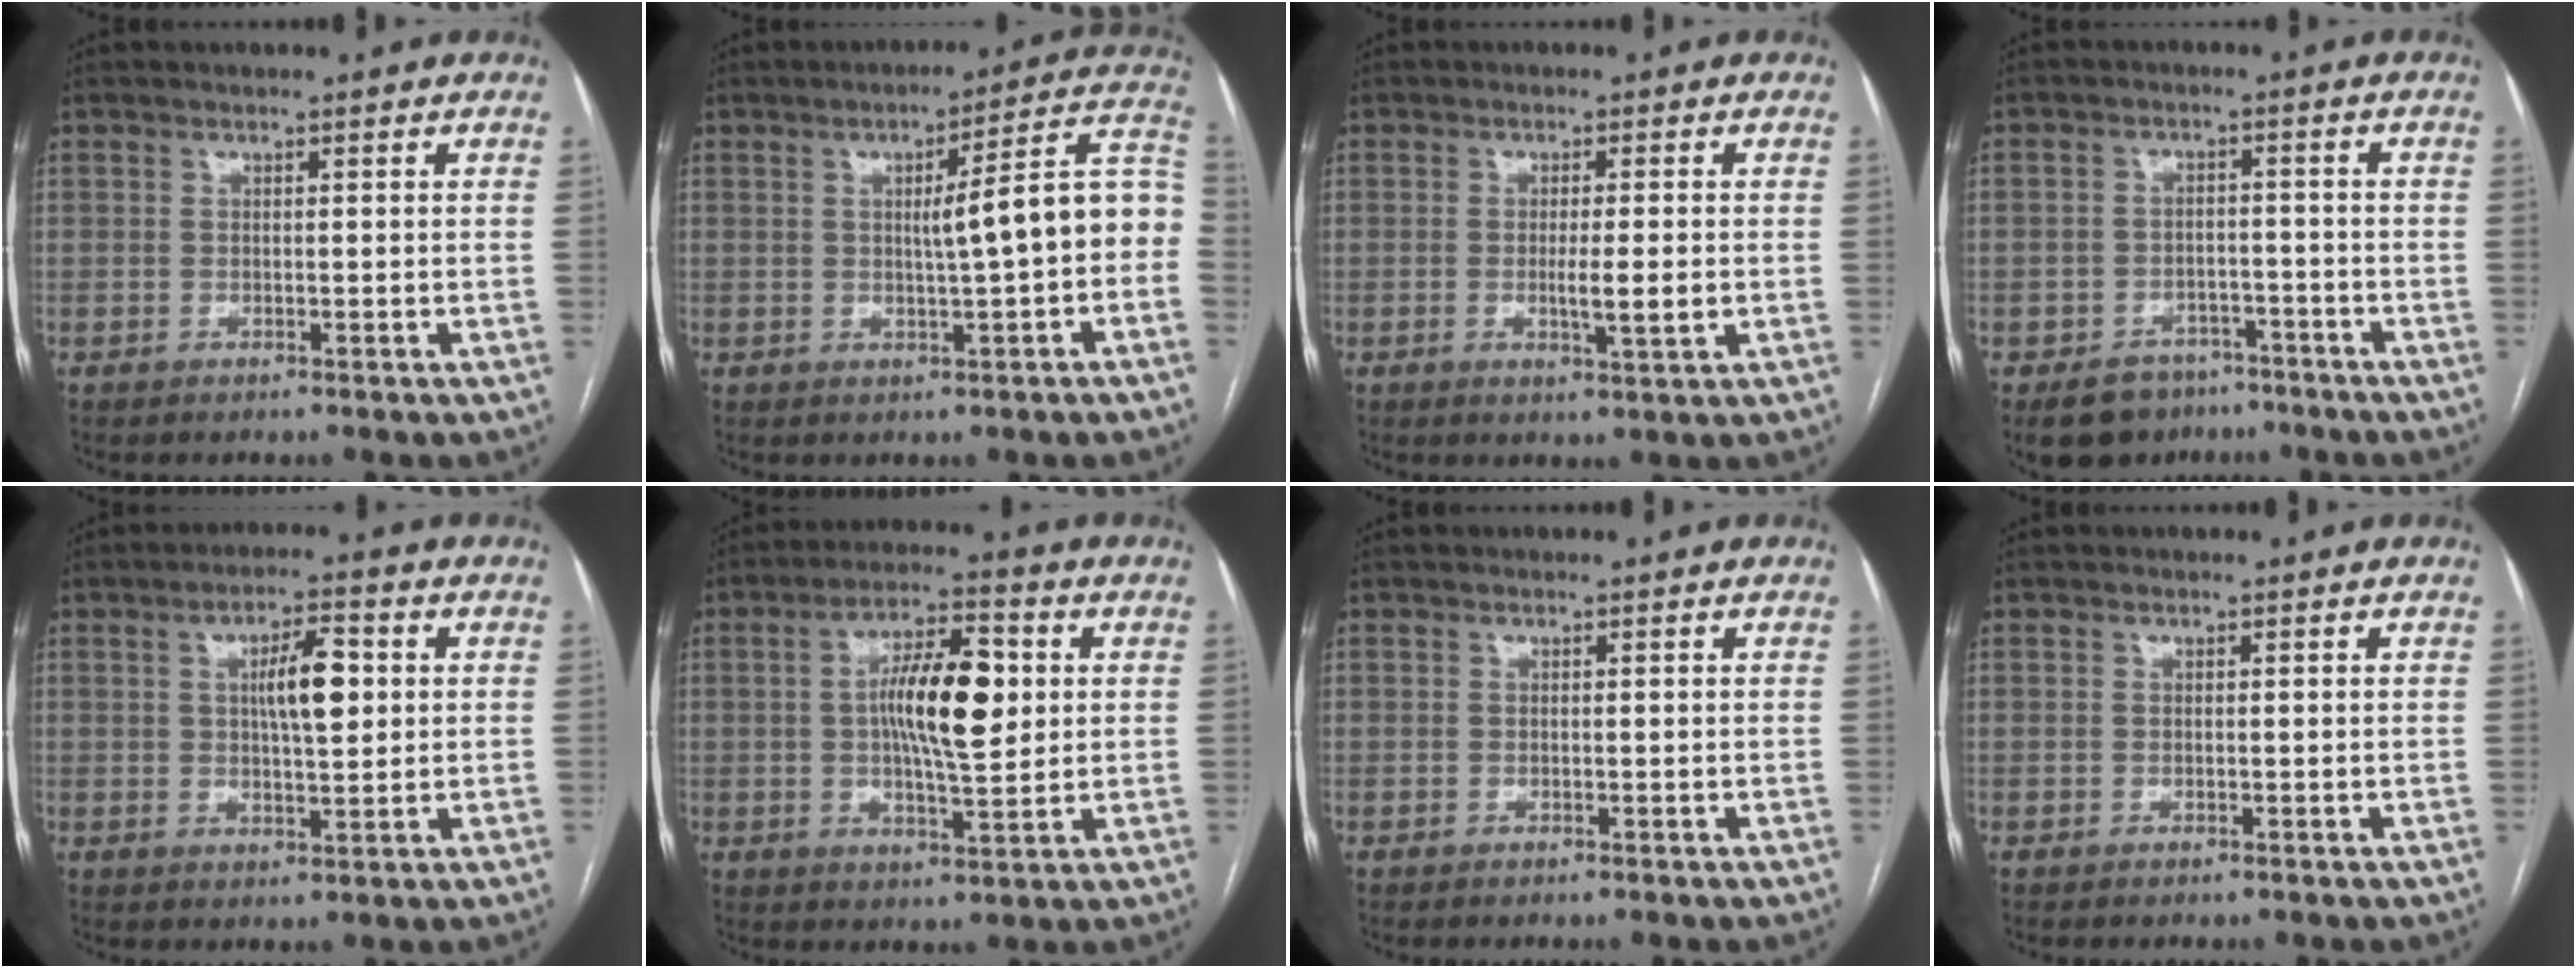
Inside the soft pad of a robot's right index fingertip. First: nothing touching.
{"total": 11.2, "force": [-0.6, 0.9, 11.2], "torque": [-0.140, 0.033, -0.010]}
{"total": 4.1, "force": [-0.6, 0.2, 4.1], "torque": [-0.069, -0.007, -0.008]}
{"total": 7.0, "force": [-5.1, 4.6, 1.4], "torque": [-0.011, 0.010, -0.073]}
{"total": 7.0, "force": [1.4, 1.9, 6.6], "torque": [-0.112, 0.010, 0.026]}
{"total": 11.6, "force": [1.4, 3.0, 11.1], "torque": [-0.196, 0.013, 0.021]}
{"total": 0.0}
{"total": 0.0}